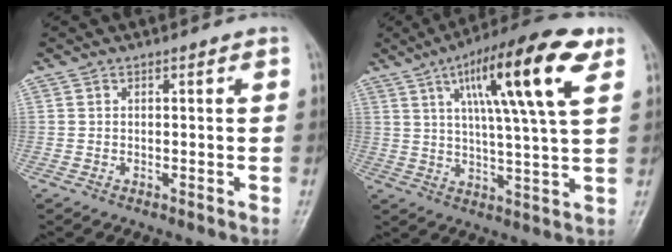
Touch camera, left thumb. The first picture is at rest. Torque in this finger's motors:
{"motor_torque": [0.63, 0.94, 1.94, -0.83, 0.22]}